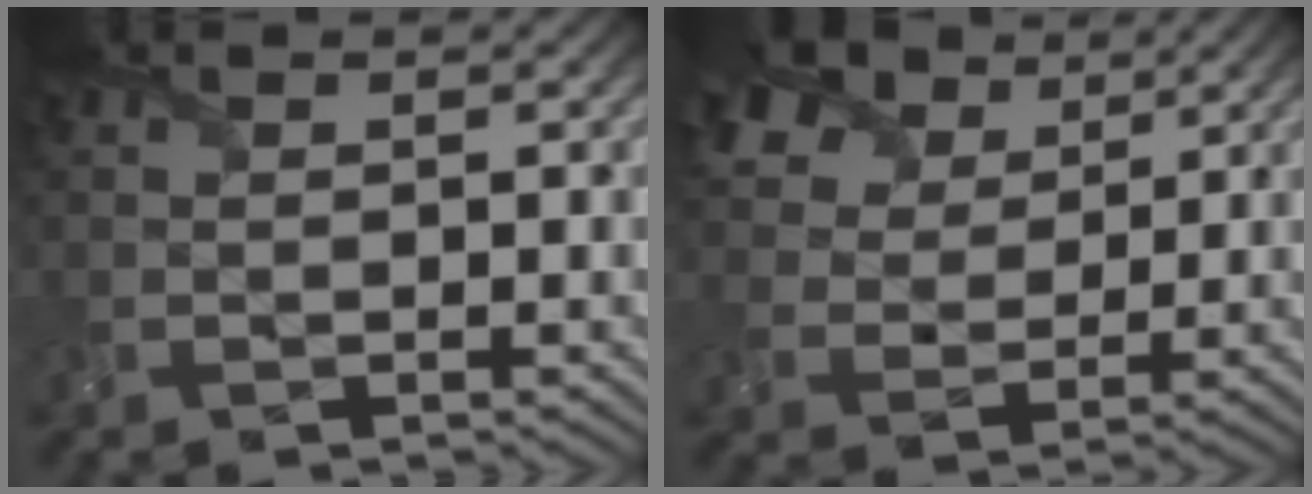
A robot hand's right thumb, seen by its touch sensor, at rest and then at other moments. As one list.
[{"total": 10.5, "force": [6.7, 6.4, 5.0], "torque": [-0.152, 0.015, 0.120]}]